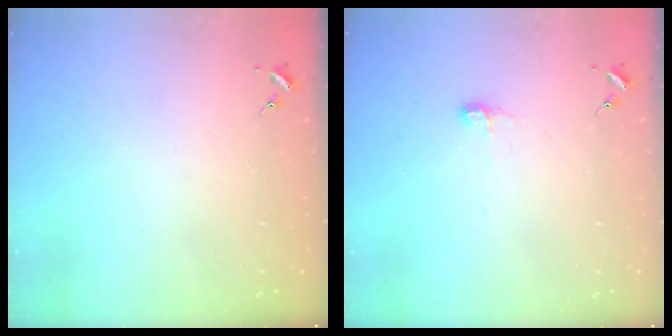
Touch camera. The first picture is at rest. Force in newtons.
{"total": 5.0, "press": 5.0, "slide": 0.4}